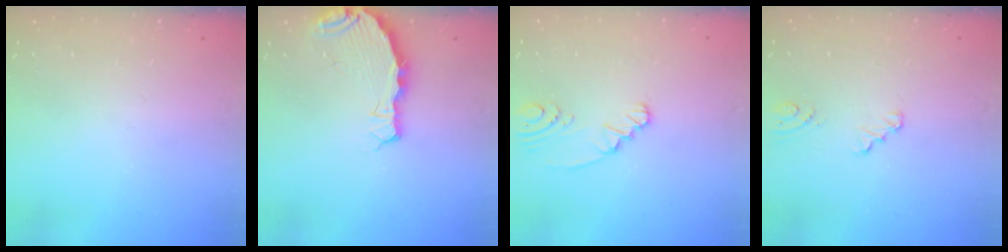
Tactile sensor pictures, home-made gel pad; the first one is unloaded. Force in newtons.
{"total": 5.7, "press": 5.0, "slide": 2.8}
{"total": 2.9, "press": 2.7, "slide": 1.2}
{"total": 2.3, "press": 2.3, "slide": 0.2}